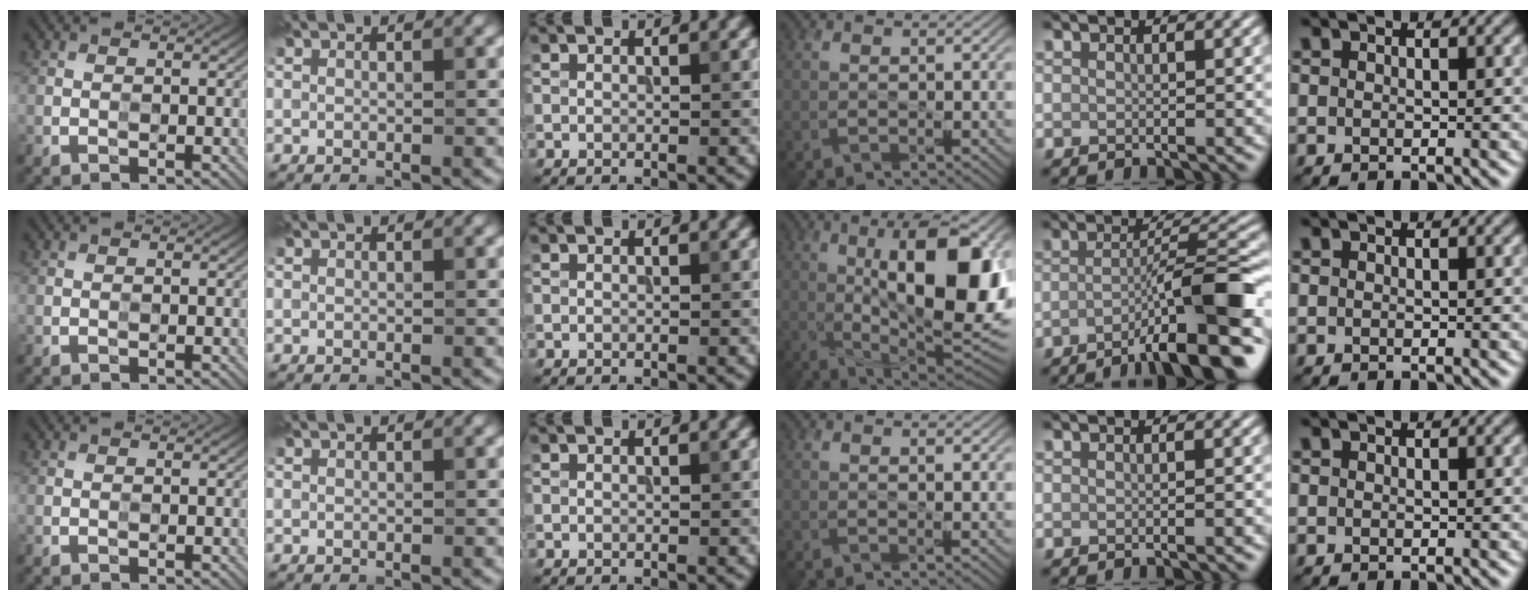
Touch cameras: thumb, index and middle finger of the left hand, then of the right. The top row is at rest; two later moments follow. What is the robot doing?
{"motion": "press", "object": "stopwatch"}